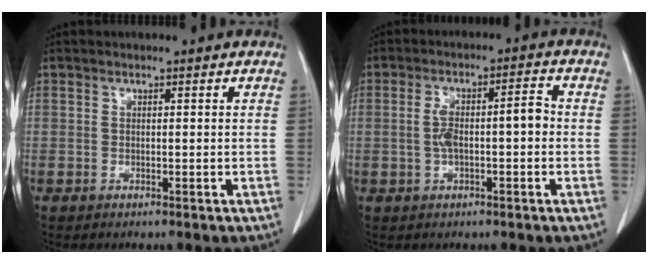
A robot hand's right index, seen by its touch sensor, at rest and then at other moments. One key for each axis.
{"total": 6.4, "fx": -0.6, "fy": 1.7, "fz": 6.1, "tx": -0.118, "ty": 0.027, "tz": -0.008}